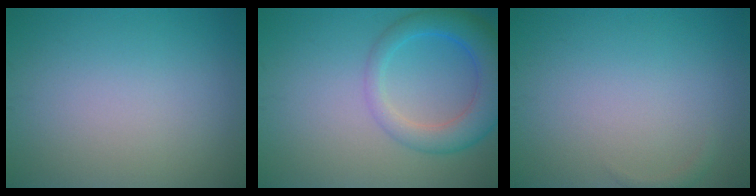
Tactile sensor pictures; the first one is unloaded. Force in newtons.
{"total": 4.2, "press": 4.2, "slide": 0.2}
{"total": 0.6, "press": 0.6, "slide": 0.1}